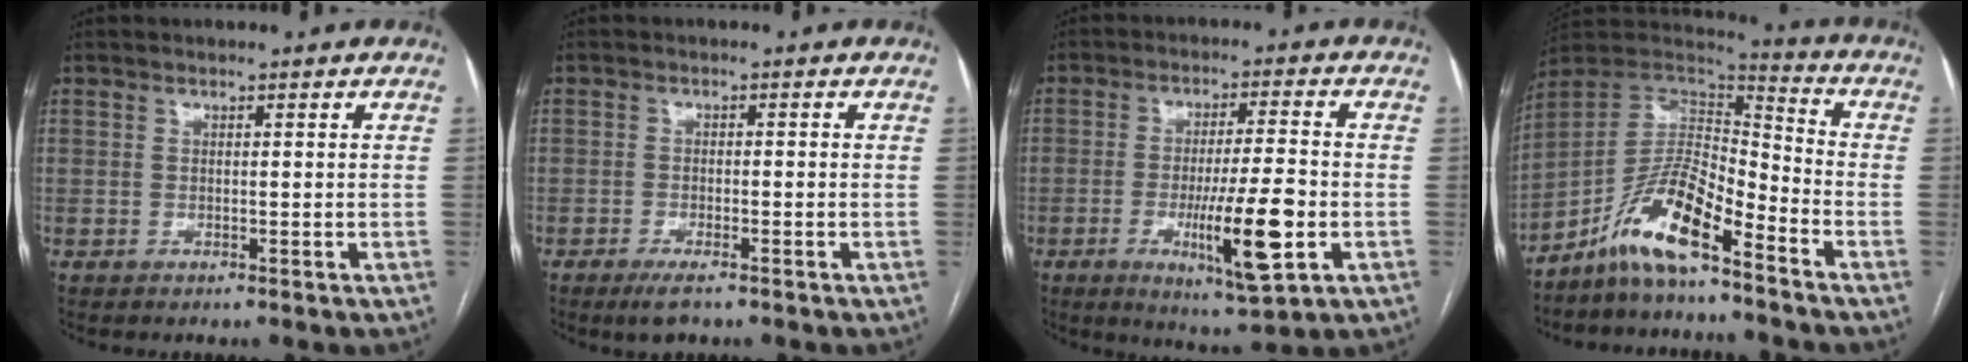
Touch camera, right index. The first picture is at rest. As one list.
[{"total": 3.4, "force": [-2.3, 0.9, 2.3], "torque": [-0.045, -0.004, -0.038]}, {"total": 12.2, "force": [-3.6, 1.2, 11.6], "torque": [-0.194, -0.019, -0.054]}, {"total": 11.9, "force": [-8.1, 2.2, 8.5], "torque": [-0.165, 0.019, -0.153]}]